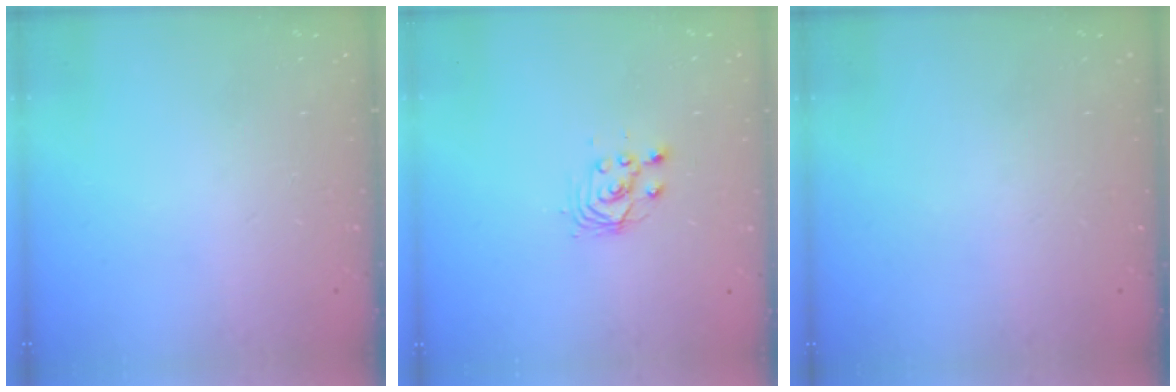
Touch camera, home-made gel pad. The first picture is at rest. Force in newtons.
{"total": 3.1, "press": 3.0, "slide": 0.3}
{"total": 0.0}